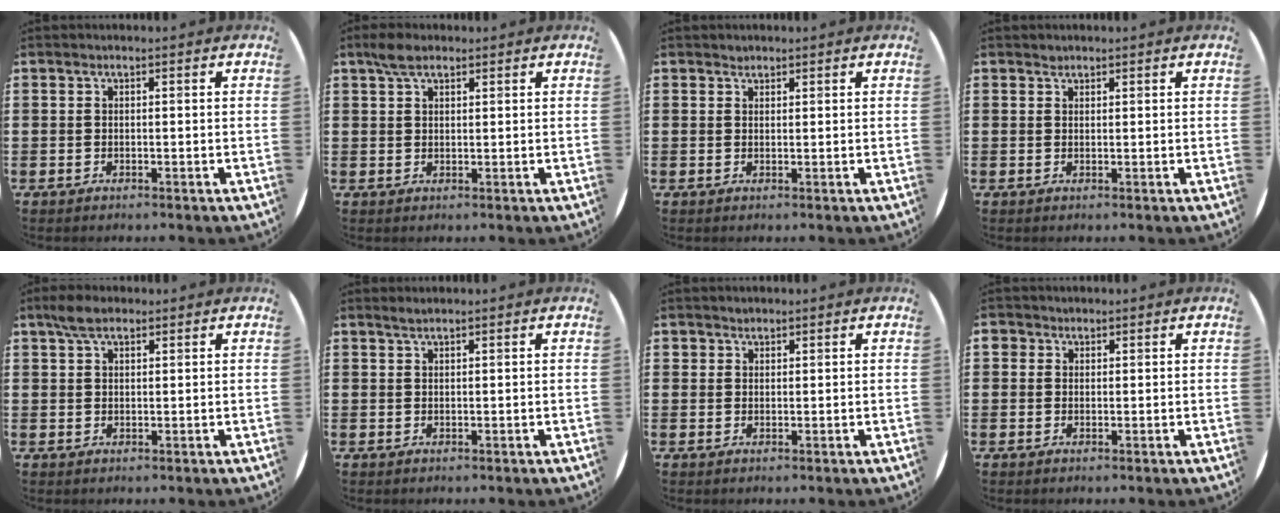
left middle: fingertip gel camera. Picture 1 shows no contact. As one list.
[{"total": 3.0, "force": [2.2, 1.3, 1.5], "torque": [-0.026, 0.003, 0.039]}, {"total": 0.8, "force": [0.8, 0.3, 0.0], "torque": [0.007, -0.002, 0.013]}, {"total": 0.7, "force": [0.7, 0.2, -0.1], "torque": [0.009, -0.001, 0.011]}, {"total": 3.3, "force": [2.5, 1.5, 1.7], "torque": [-0.030, 0.004, 0.043]}, {"total": 1.0, "force": [0.9, 0.0, 0.3], "torque": [-0.007, 0.001, 0.017]}, {"total": 1.3, "force": [1.1, 0.6, -0.1], "torque": [0.008, -0.002, 0.021]}, {"total": 1.3, "force": [0.9, 0.9, 0.1], "torque": [0.005, 0.001, 0.016]}]